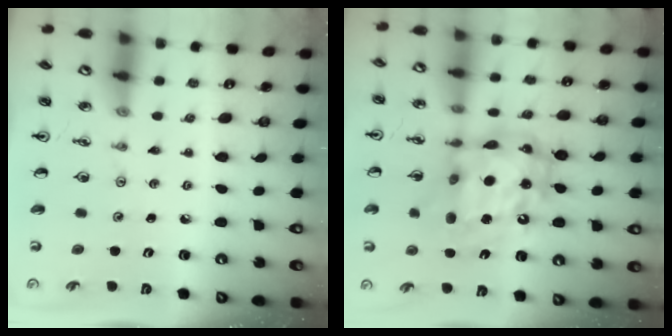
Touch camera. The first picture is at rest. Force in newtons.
{"total": 19.1, "press": 19.0, "slide": 2.0}